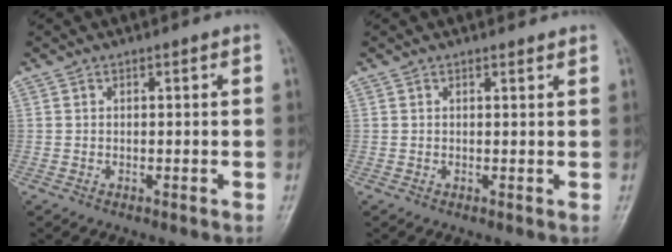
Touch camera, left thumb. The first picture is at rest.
{"total": 0.9, "force": [0.8, 0.2, -0.1], "torque": [0.001, -0.007, 0.012]}